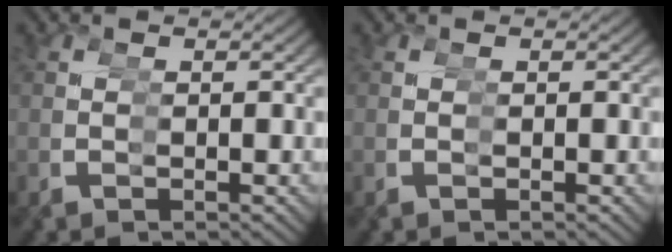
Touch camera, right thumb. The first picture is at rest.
{"total": 0.0}